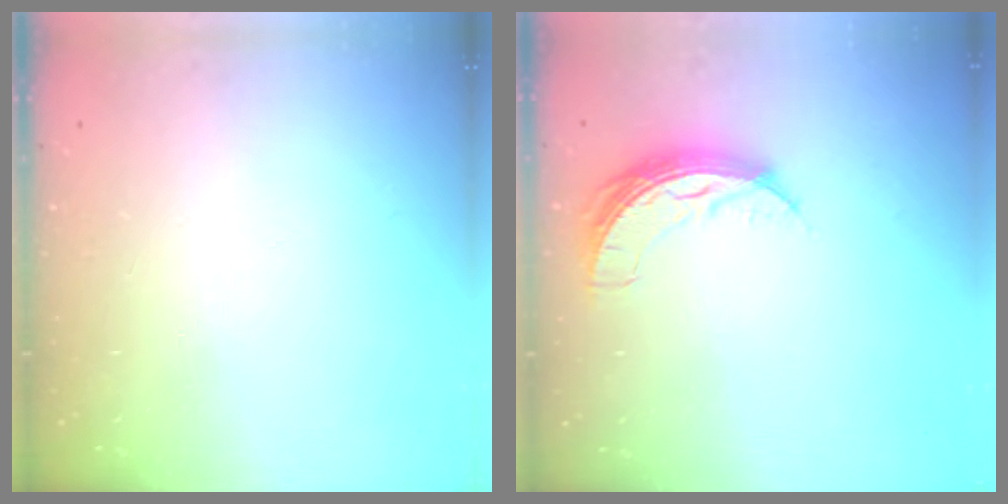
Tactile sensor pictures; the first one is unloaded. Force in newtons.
{"total": 7.7, "press": 7.7, "slide": 0.4}